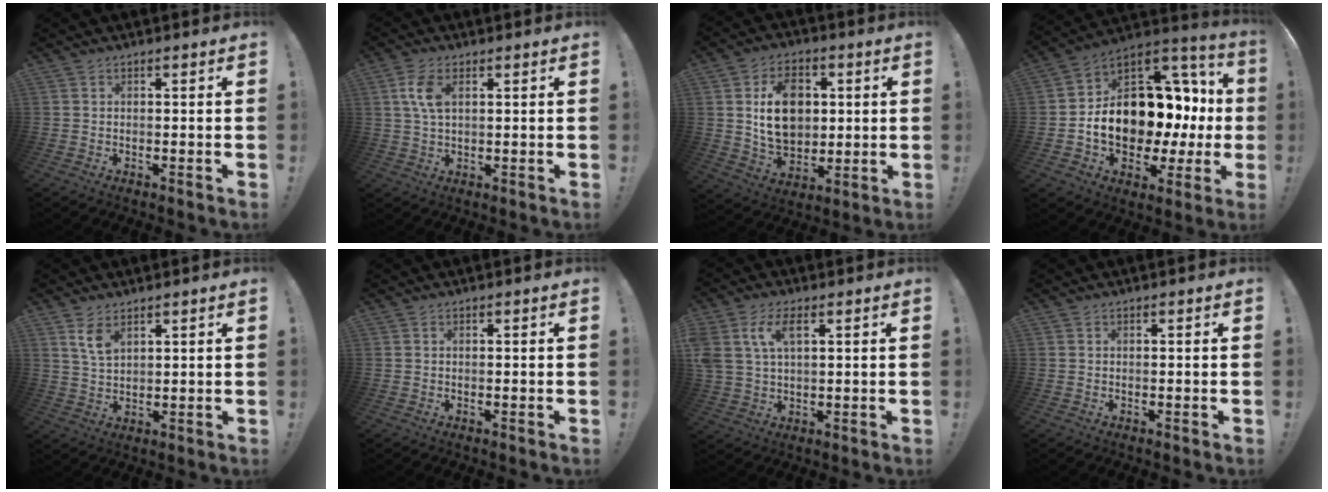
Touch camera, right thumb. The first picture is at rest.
{"total": 6.8, "force": [2.0, 3.7, 5.3], "torque": [-0.113, 0.000, 0.034]}
{"total": 15.7, "force": [2.8, 11.7, 10.2], "torque": [-0.146, 0.000, 0.055]}
{"total": 18.2, "force": [-1.8, 12.3, 13.3], "torque": [-0.199, -0.008, -0.004]}
{"total": 5.6, "force": [3.3, 2.8, 3.6], "torque": [-0.056, -0.019, 0.059]}
{"total": 0.0}
{"total": 8.6, "force": [3.4, 4.9, 6.1], "torque": [-0.140, 0.000, 0.063]}
{"total": 0.0}